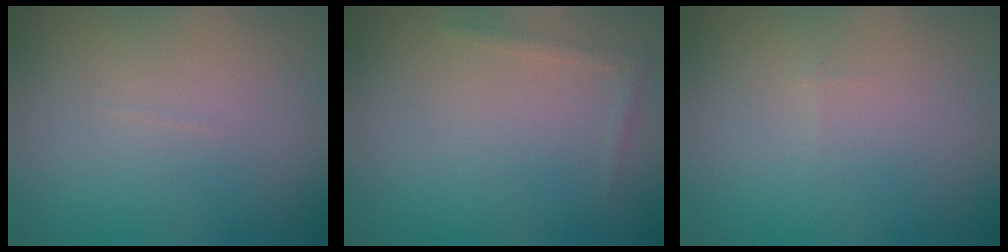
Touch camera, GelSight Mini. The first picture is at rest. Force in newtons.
{"total": 0.8, "press": 0.8, "slide": 0.1}
{"total": 0.0}